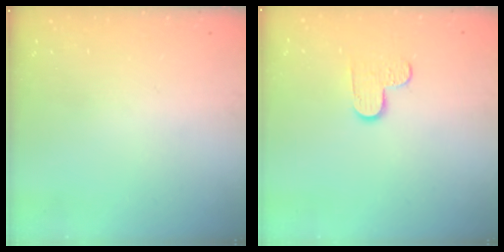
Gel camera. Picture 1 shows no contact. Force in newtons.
{"total": 5.3, "press": 5.3, "slide": 0.3}